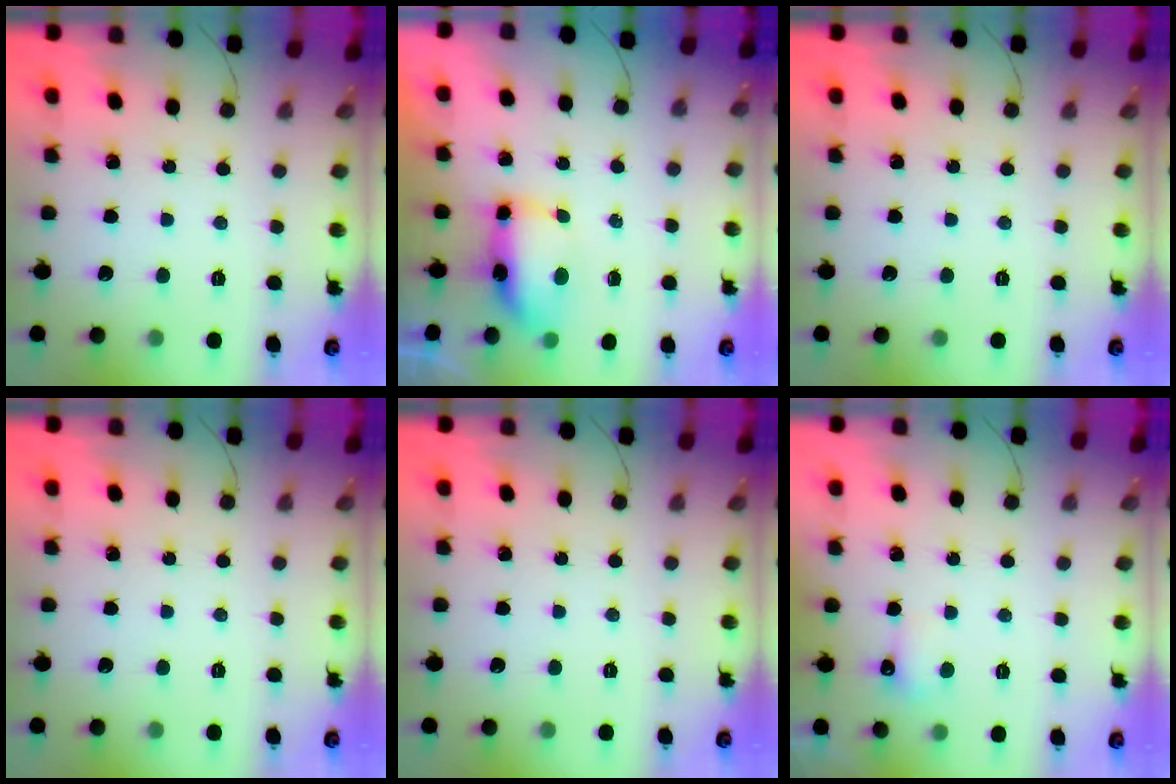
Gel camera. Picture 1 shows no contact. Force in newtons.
{"total": 7.3, "press": 7.2, "slide": 0.7}
{"total": 0.0}
{"total": 0.0}
{"total": 0.0}
{"total": 4.1, "press": 3.9, "slide": 1.1}